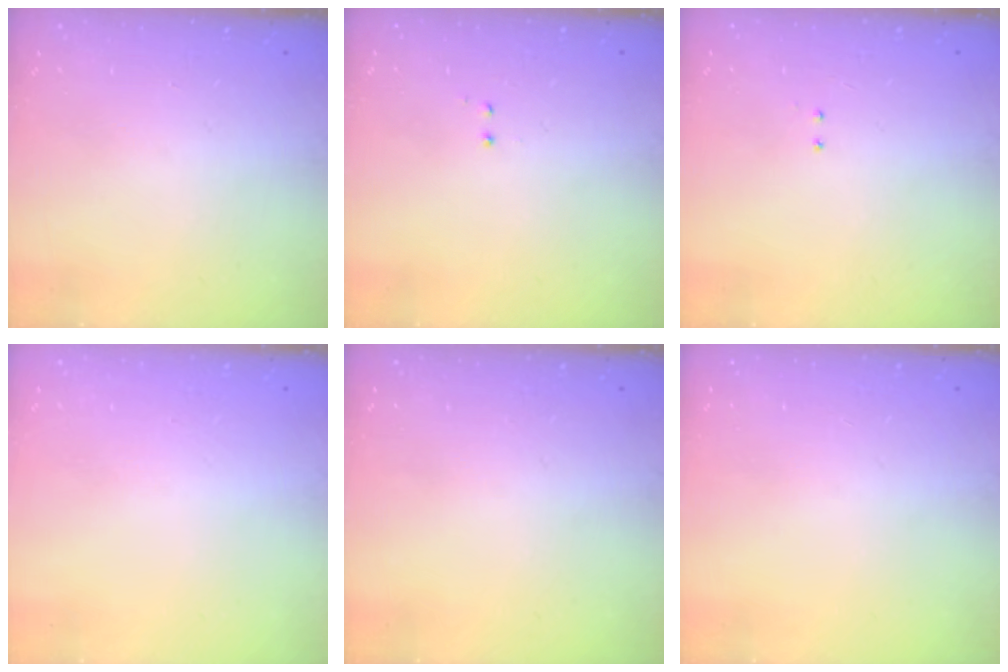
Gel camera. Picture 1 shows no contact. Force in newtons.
{"total": 0.5, "press": 0.5, "slide": 0.3}
{"total": 2.0, "press": 2.0, "slide": 0.4}
{"total": 0.0}
{"total": 0.0}
{"total": 0.0}